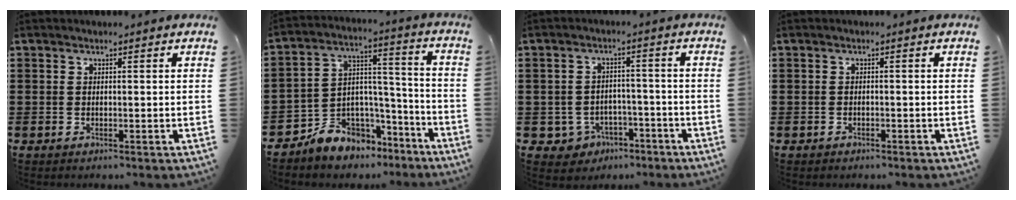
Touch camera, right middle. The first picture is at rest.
{"total": 6.8, "force": [-5.7, 3.8, -0.3], "torque": [-0.012, 0.010, -0.112]}
{"total": 3.6, "force": [-2.6, 2.3, 0.6], "torque": [-0.022, 0.007, -0.055]}
{"total": 0.7, "force": [-0.6, 0.3, 0.1], "torque": [-0.002, 0.002, -0.014]}